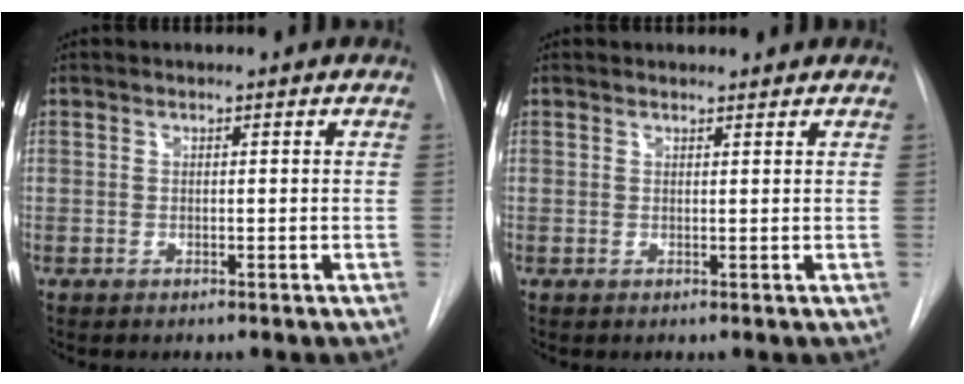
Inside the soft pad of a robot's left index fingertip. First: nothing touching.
{"total": 1.5, "force": [1.4, 0.3, 0.1], "torque": [-0.007, -0.002, 0.015]}